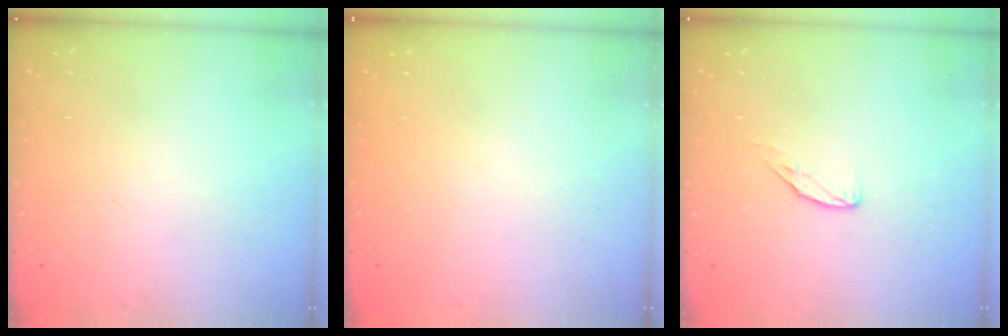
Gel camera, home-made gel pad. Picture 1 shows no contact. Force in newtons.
{"total": 0.0}
{"total": 4.2, "press": 4.2, "slide": 0.5}